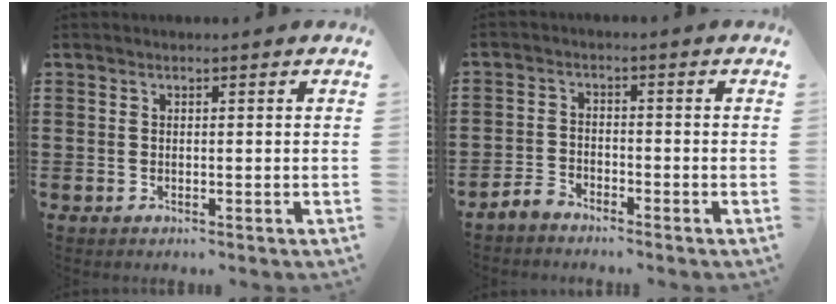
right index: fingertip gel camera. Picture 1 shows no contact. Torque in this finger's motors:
{"motor_torque": [0.72, 0.16, 0.00, 0.03]}